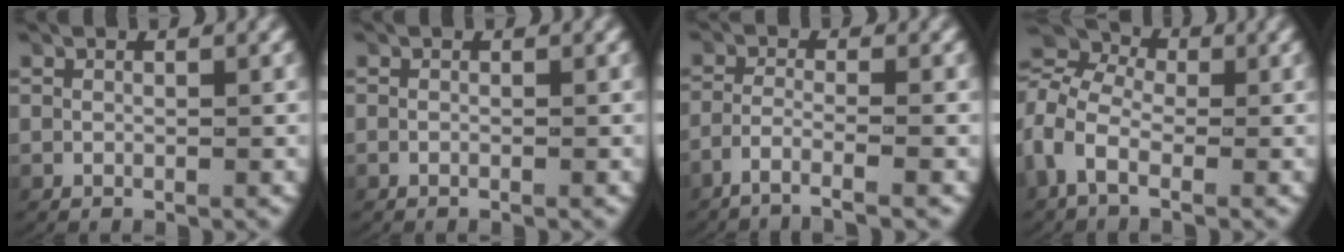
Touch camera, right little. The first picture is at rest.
{"total": 0.6, "force": [-0.5, 0.2, 0.2], "torque": [-0.005, 0.004, -0.012]}
{"total": 4.1, "force": [-3.3, 0.2, 2.3], "torque": [-0.051, -0.013, -0.052]}
{"total": 8.1, "force": [1.7, 6.4, 4.6], "torque": [-0.095, 0.009, 0.010]}